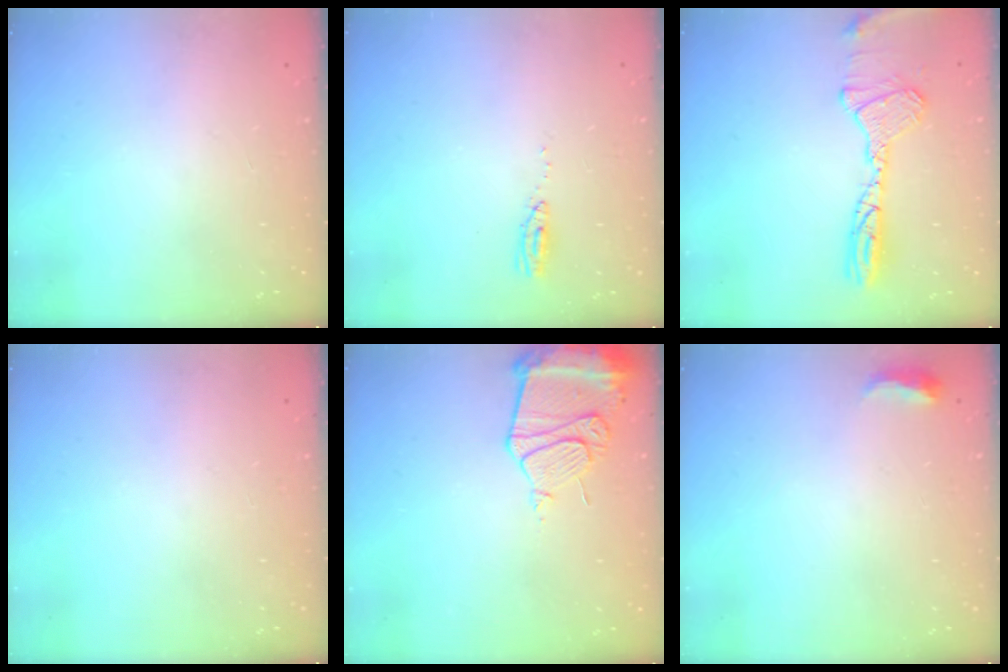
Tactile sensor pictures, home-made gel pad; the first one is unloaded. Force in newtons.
{"total": 4.1, "press": 4.0, "slide": 1.0}
{"total": 23.0, "press": 17.5, "slide": 15.0}
{"total": 0.0}
{"total": 13.6, "press": 13.5, "slide": 1.5}
{"total": 3.9, "press": 3.8, "slide": 0.9}